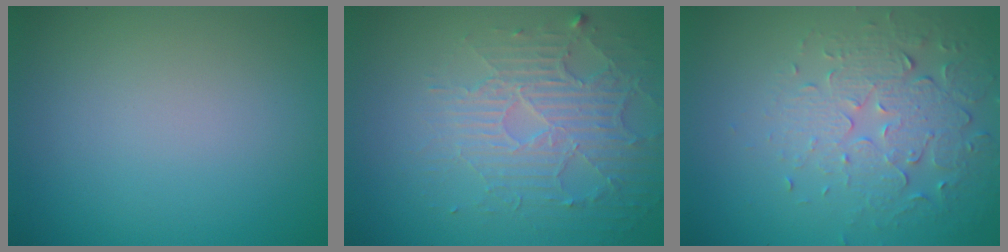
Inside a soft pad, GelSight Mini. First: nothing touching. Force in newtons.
{"total": 4.1, "press": 3.4, "slide": 2.3}
{"total": 5.4, "press": 3.7, "slide": 3.9}